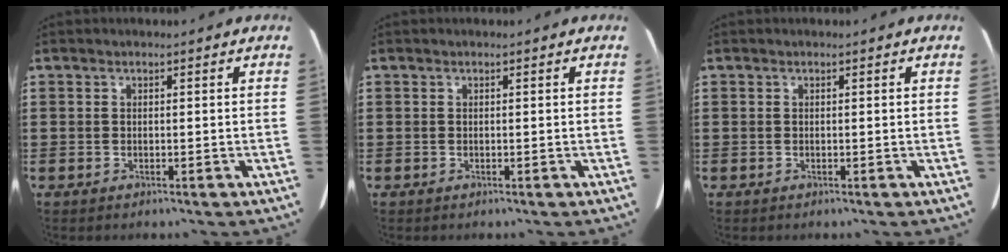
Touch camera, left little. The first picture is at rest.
{"total": 0.0}
{"total": 0.0}